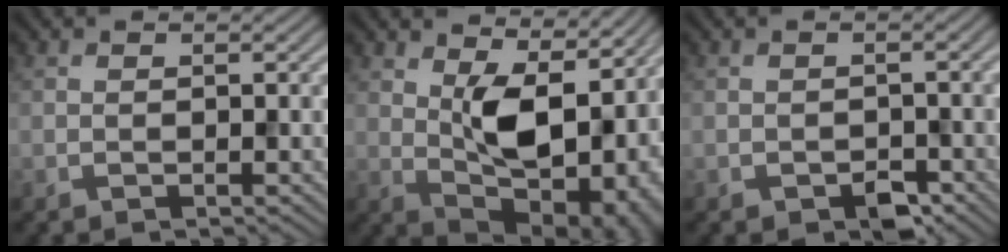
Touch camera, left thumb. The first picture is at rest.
{"total": 12.6, "force": [2.7, 6.8, 10.2], "torque": [-0.152, -0.008, 0.049]}
{"total": 2.6, "force": [-1.6, 1.4, 1.5], "torque": [-0.026, -0.005, -0.024]}